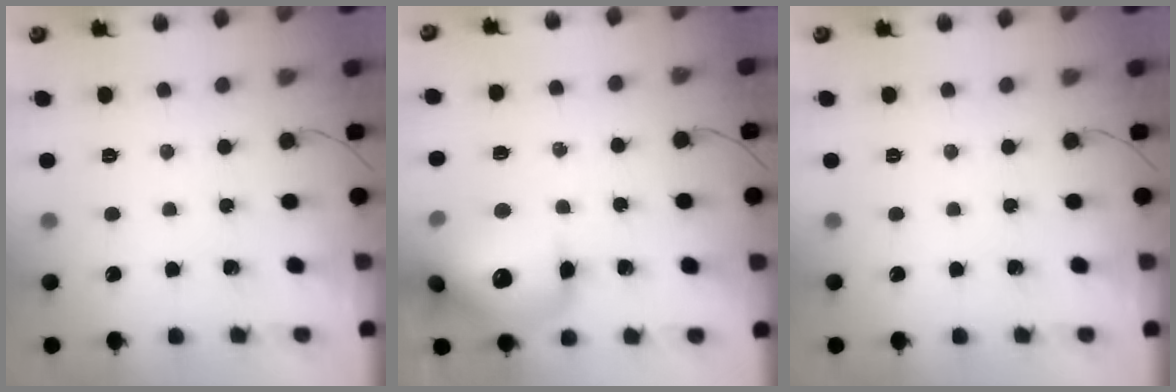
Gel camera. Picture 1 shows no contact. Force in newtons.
{"total": 19.5, "press": 19.2, "slide": 3.2}
{"total": 0.0}